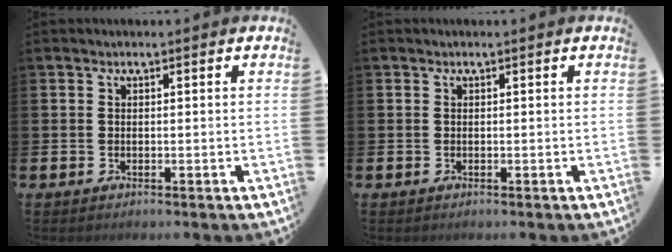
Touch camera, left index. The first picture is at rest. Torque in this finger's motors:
{"motor_torque": [0.00, 0.00, 0.00, 0.00]}